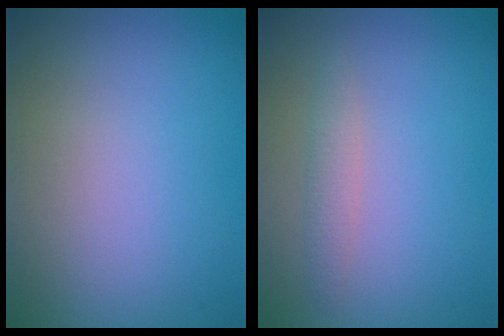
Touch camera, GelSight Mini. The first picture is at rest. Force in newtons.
{"total": 1.4, "press": 1.4, "slide": 0.1}